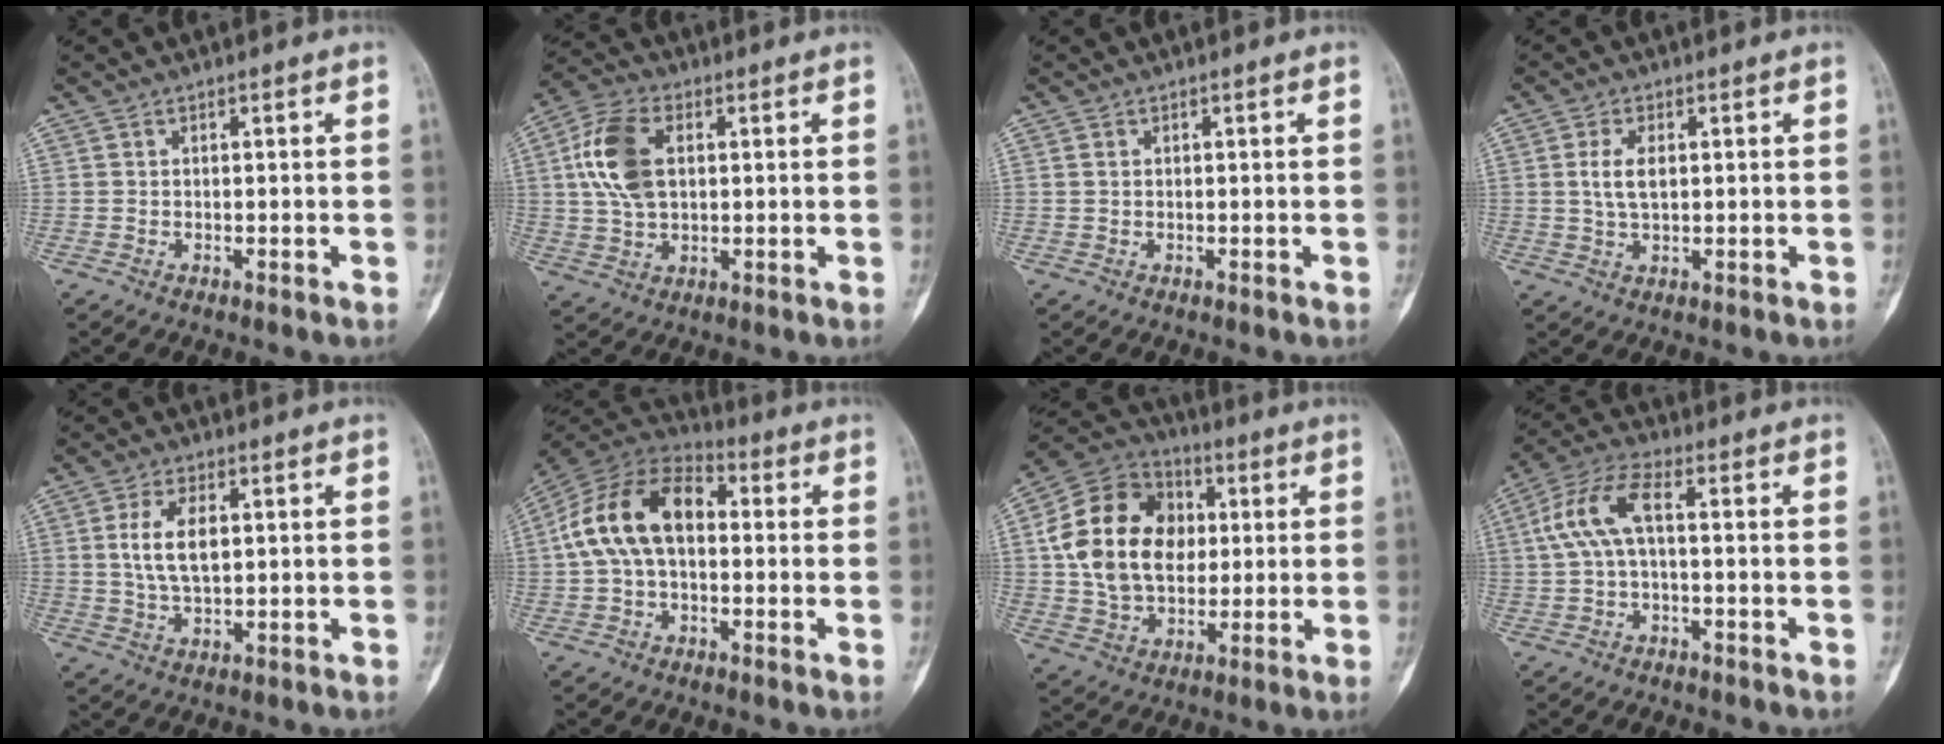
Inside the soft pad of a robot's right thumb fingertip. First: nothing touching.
{"total": 11.8, "force": [2.3, 7.1, 9.1], "torque": [-0.185, 0.011, 0.043]}
{"total": 0.7, "force": [0.2, 0.5, 0.5], "torque": [-0.008, 0.003, 0.006]}
{"total": 4.7, "force": [0.8, 2.3, 3.9], "torque": [-0.076, -0.001, 0.017]}
{"total": 7.7, "force": [1.4, 3.9, 6.6], "torque": [-0.123, -0.002, 0.028]}
{"total": 16.1, "force": [1.1, 10.0, 12.5], "torque": [-0.225, 0.044, 0.006]}
{"total": 20.2, "force": [2.7, 14.6, 13.7], "torque": [-0.228, 0.016, 0.048]}
{"total": 8.5, "force": [0.5, 3.4, 7.8], "torque": [-0.180, 0.035, 0.004]}